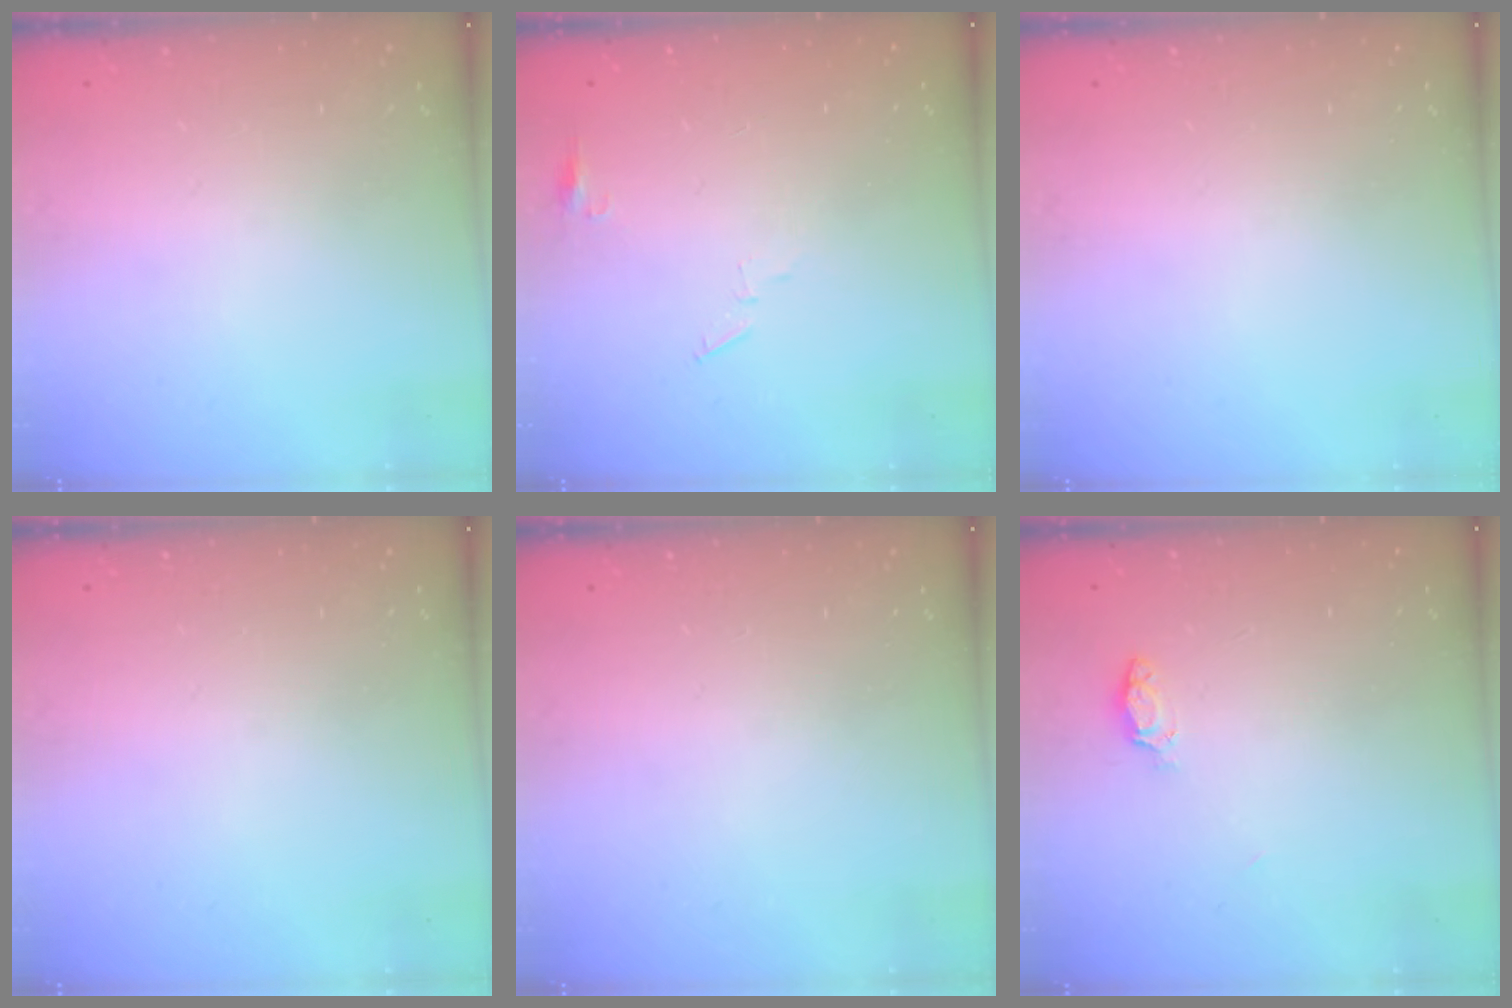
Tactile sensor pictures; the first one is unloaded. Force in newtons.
{"total": 4.5, "press": 4.4, "slide": 0.5}
{"total": 0.0}
{"total": 0.0}
{"total": 0.0}
{"total": 3.3, "press": 3.3, "slide": 0.4}